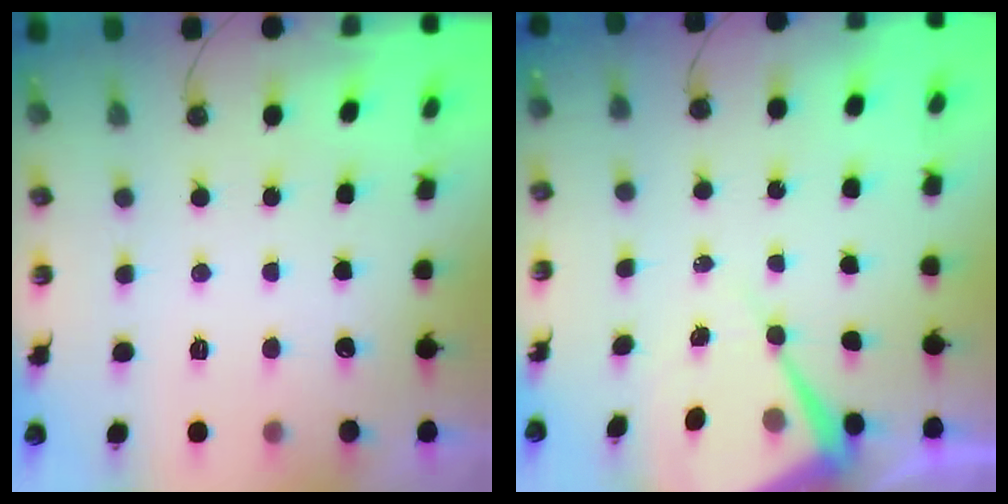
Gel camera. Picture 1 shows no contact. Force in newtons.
{"total": 7.7, "press": 7.7, "slide": 0.6}